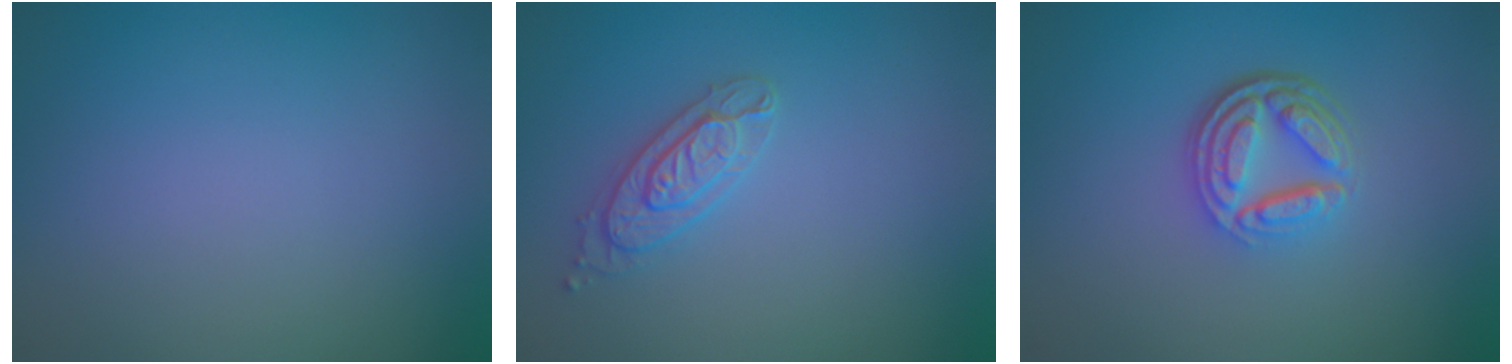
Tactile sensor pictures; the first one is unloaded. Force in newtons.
{"total": 2.5, "press": 2.4, "slide": 0.2}
{"total": 4.9, "press": 3.5, "slide": 3.4}